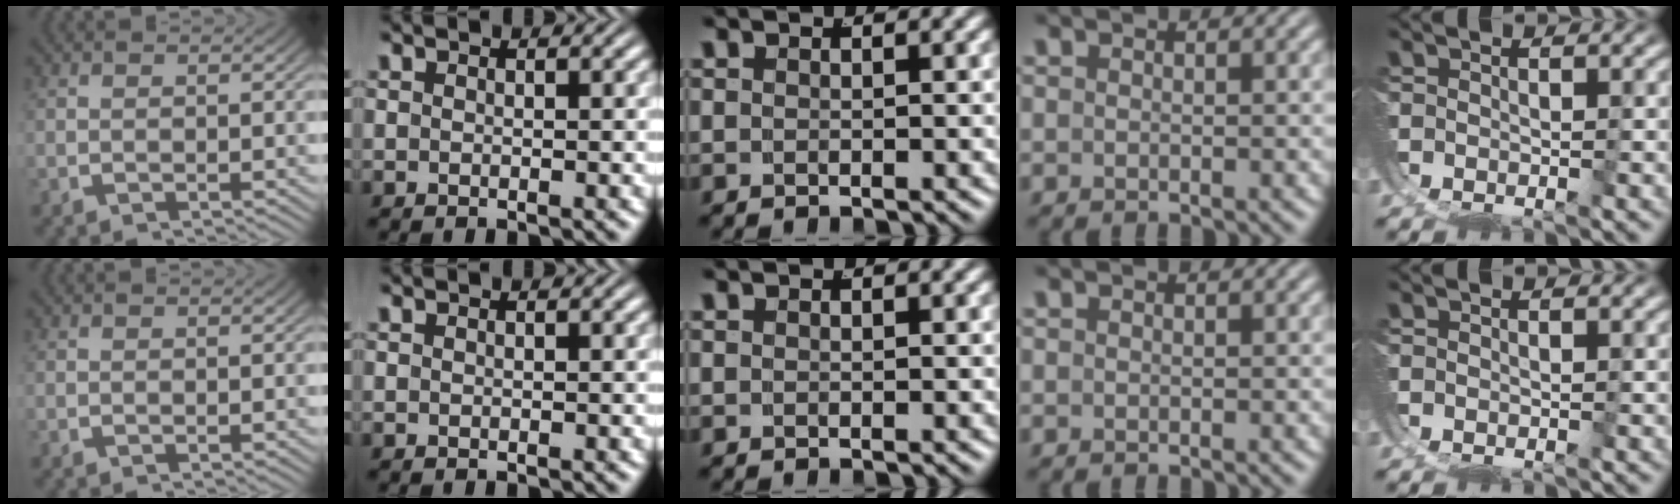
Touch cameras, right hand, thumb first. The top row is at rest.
{}